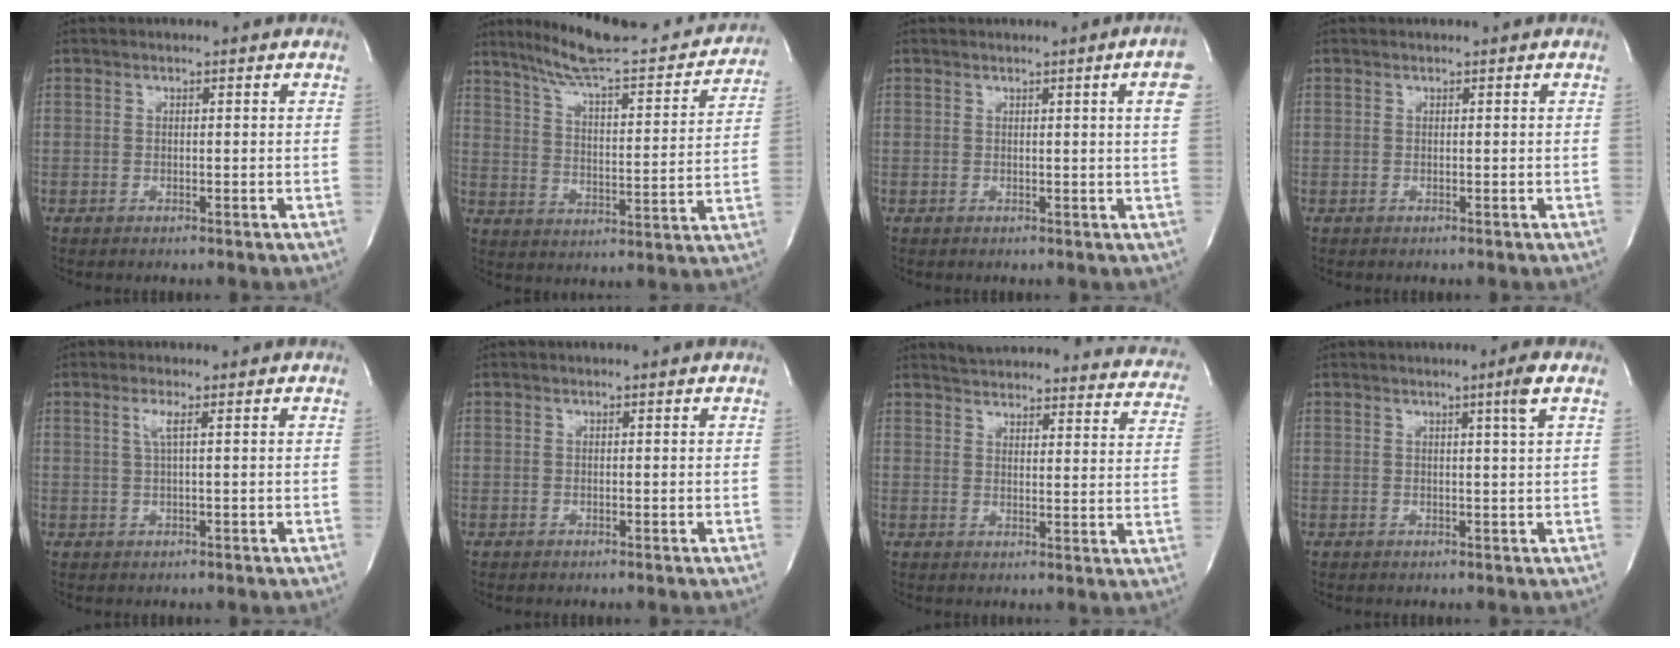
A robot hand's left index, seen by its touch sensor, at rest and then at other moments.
{"total": 22.4, "force": [20.0, 2.6, 9.7], "torque": [-0.146, -0.019, 0.272]}
{"total": 3.6, "force": [1.3, -0.6, 3.3], "torque": [-0.040, -0.006, 0.011]}
{"total": 0.0}
{"total": 2.0, "force": [0.6, -0.2, 1.9], "torque": [-0.042, 0.004, 0.013]}
{"total": 0.0}
{"total": 24.3, "force": [22.9, 4.7, 6.4], "torque": [-0.089, -0.062, 0.258]}
{"total": 2.4, "force": [1.1, -0.9, 2.0], "torque": [-0.034, -0.008, 0.021]}